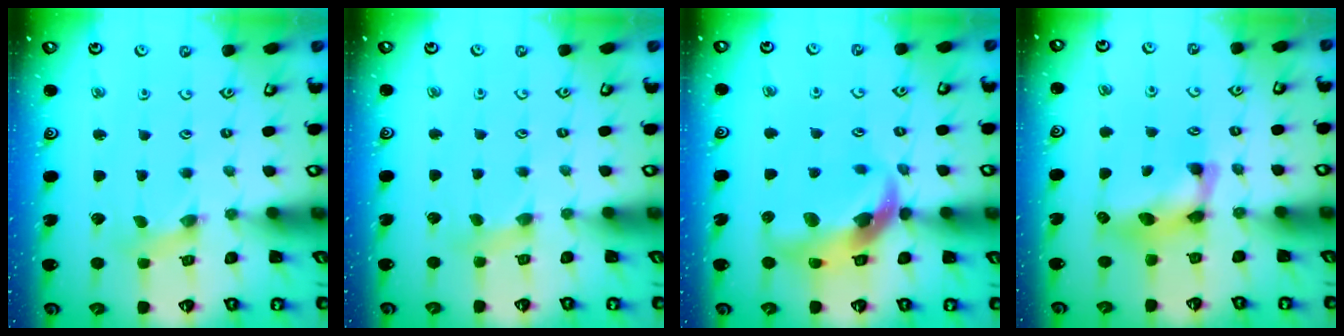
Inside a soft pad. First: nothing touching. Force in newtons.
{"total": 2.7, "press": 2.7, "slide": 0.4}
{"total": 14.9, "press": 14.8, "slide": 2.2}
{"total": 11.9, "press": 11.9, "slide": 0.4}